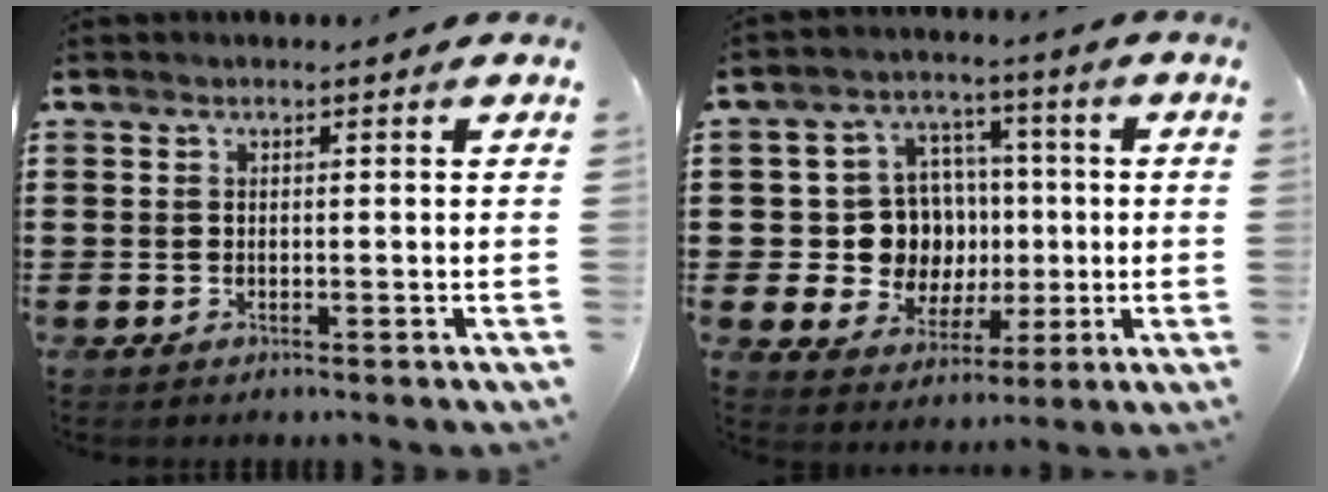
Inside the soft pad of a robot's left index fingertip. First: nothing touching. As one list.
[{"total": 10.0, "force": [0.6, 9.4, 3.3], "torque": [-0.085, 0.009, 0.021]}]